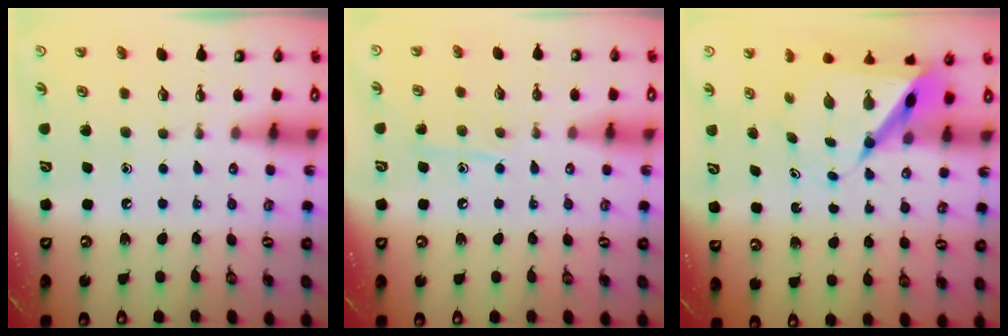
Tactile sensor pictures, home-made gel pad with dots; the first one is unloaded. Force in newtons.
{"total": 7.4, "press": 7.4, "slide": 0.8}
{"total": 9.8, "press": 9.8, "slide": 0.4}